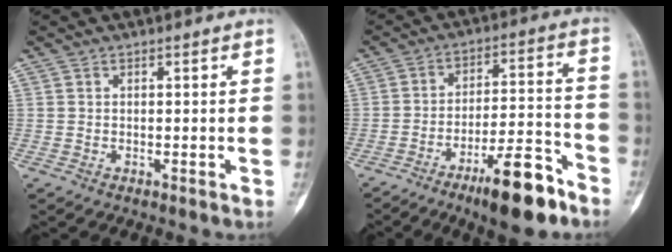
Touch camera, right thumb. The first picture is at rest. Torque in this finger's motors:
{"motor_torque": [2.32, 1.09, 1.10, -1.49, 0.27]}